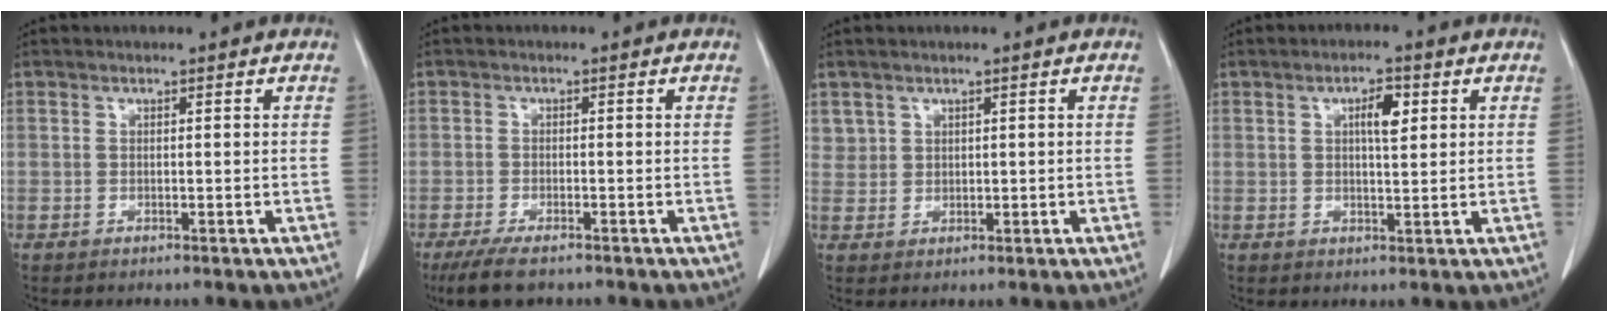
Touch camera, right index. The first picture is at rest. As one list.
[{"total": 4.9, "force": [-3.7, 1.5, 2.9], "torque": [-0.057, -0.010, -0.062]}, {"total": 2.4, "force": [1.3, 1.9, 0.1], "torque": [0.009, 0.005, 0.025]}, {"total": 3.9, "force": [1.3, 1.0, 3.5], "torque": [-0.060, 0.003, 0.022]}]